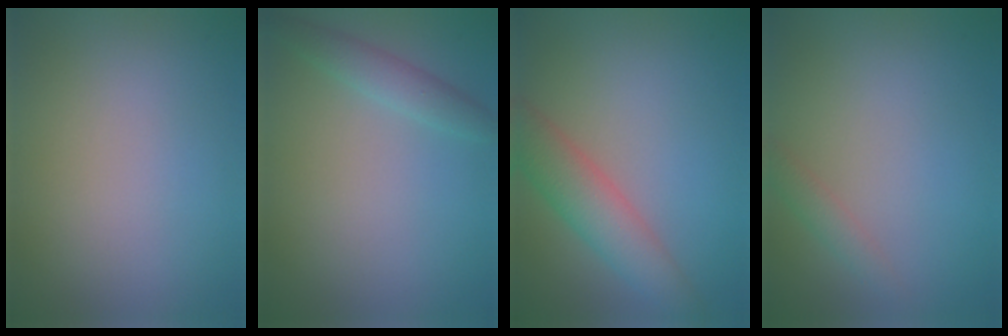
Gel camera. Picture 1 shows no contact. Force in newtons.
{"total": 1.8, "press": 1.8, "slide": 0.2}
{"total": 4.6, "press": 4.6, "slide": 0.2}
{"total": 1.3, "press": 1.3, "slide": 0.1}